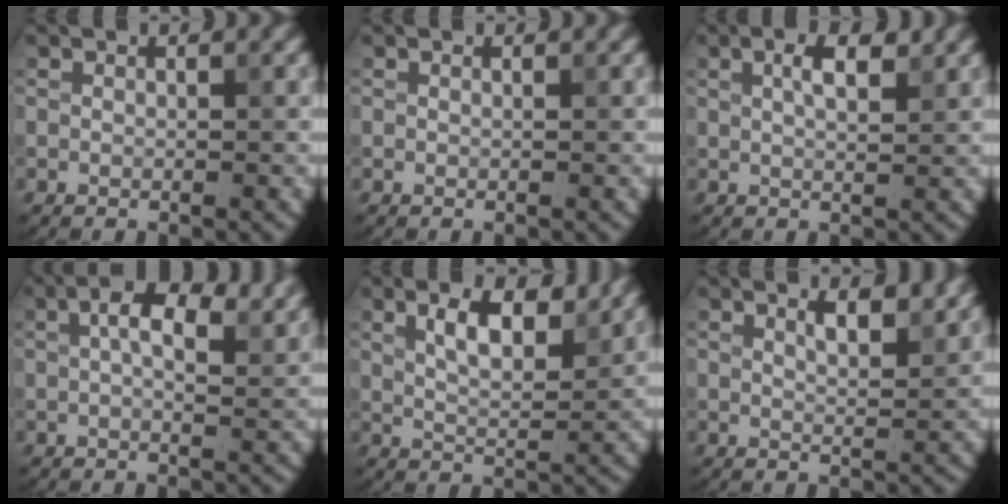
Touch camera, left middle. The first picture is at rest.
{"total": 0.0}
{"total": 2.7, "force": [1.3, 0.8, 2.2], "torque": [-0.037, 0.006, 0.022]}
{"total": 5.7, "force": [2.2, 2.7, 4.5], "torque": [-0.077, 0.007, 0.026]}
{"total": 4.8, "force": [2.5, 1.7, 3.6], "torque": [-0.067, 0.000, 0.044]}
{"total": 3.0, "force": [2.1, 0.9, 2.0], "torque": [-0.021, 0.003, 0.026]}